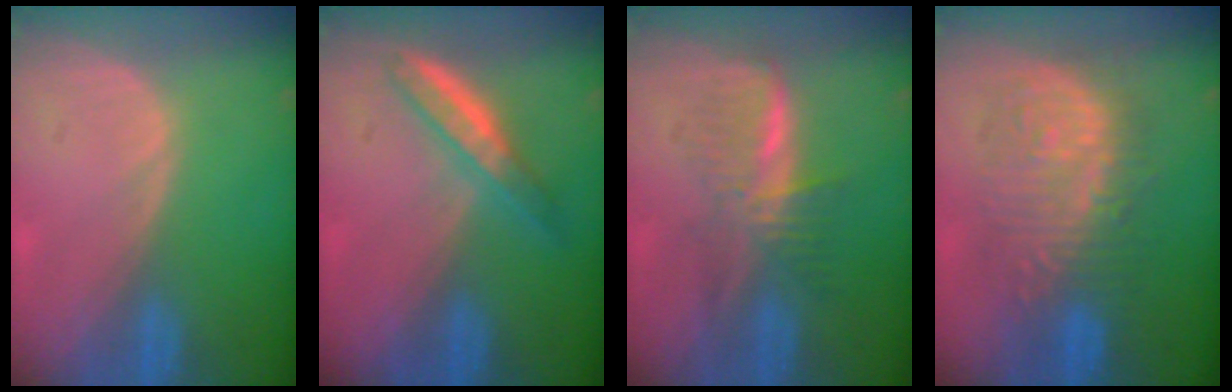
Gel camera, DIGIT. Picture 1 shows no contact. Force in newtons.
{"total": 4.9, "press": 4.5, "slide": 1.9}
{"total": 5.9, "press": 5.7, "slide": 1.7}
{"total": 9.9, "press": 9.9, "slide": 0.5}